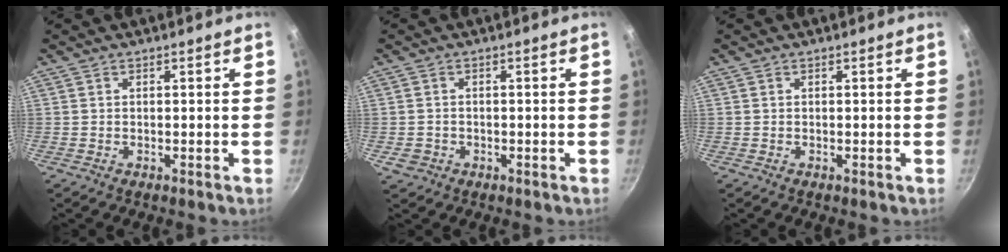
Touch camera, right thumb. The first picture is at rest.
{"total": 2.5, "force": [-0.9, 2.1, 1.0], "torque": [-0.015, 0.007, -0.008]}
{"total": 0.0}